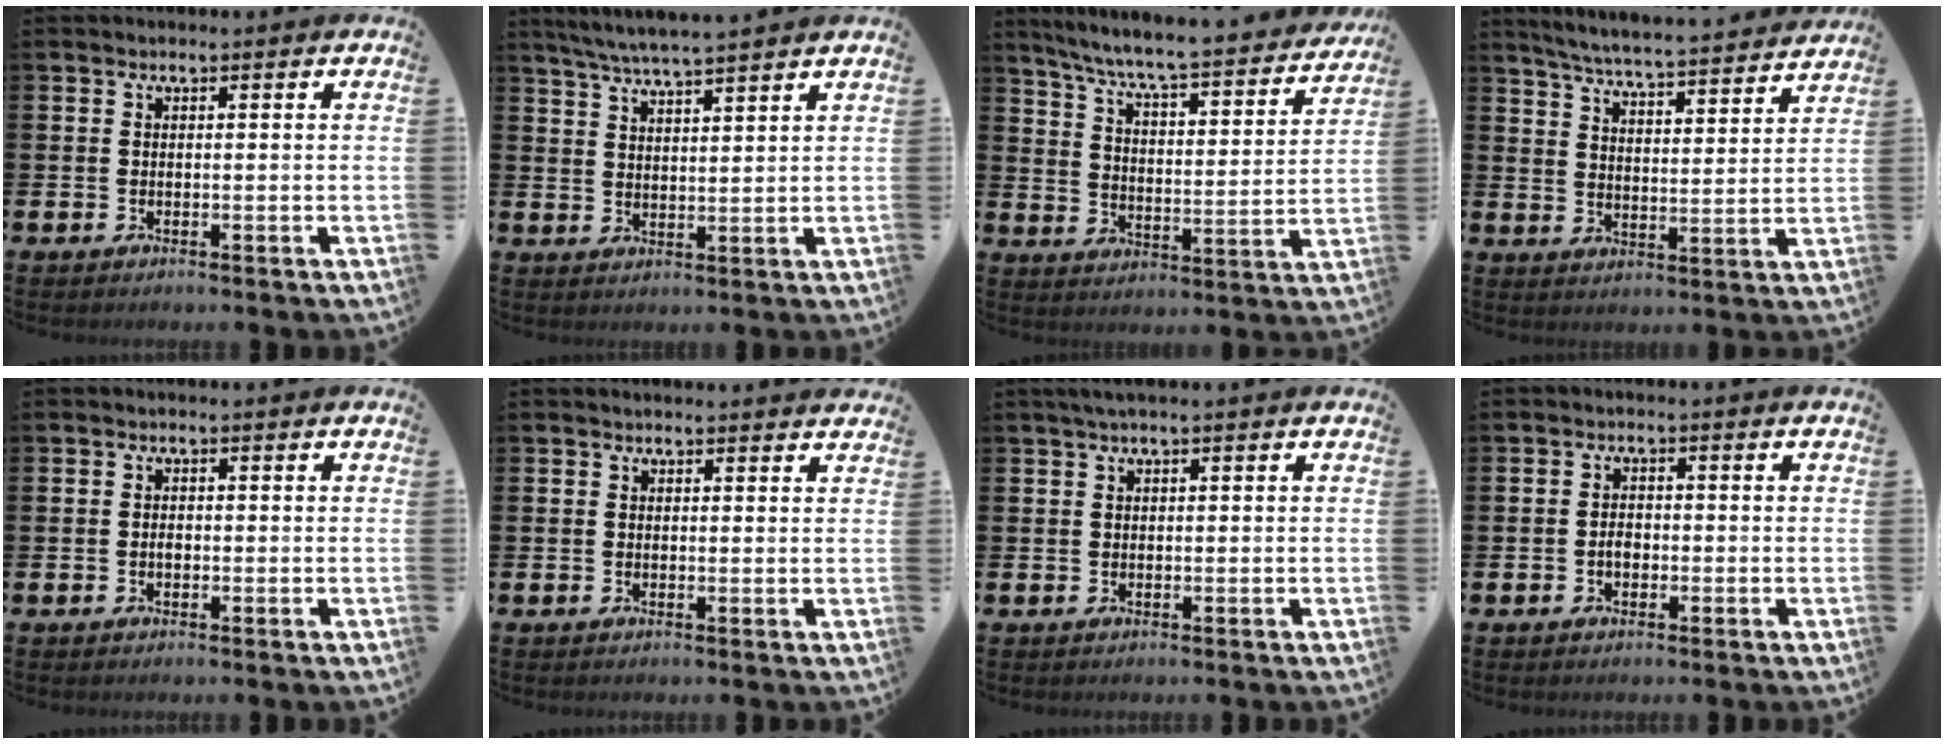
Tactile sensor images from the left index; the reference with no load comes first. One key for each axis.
{"total": 5.1, "fx": 4.9, "fy": -0.5, "fz": 1.5, "tx": -0.047, "ty": -0.019, "tz": 0.087}
{"total": 7.0, "fx": 6.5, "fy": 0.3, "fz": 2.7, "tx": -0.085, "ty": -0.054, "tz": 0.105}
{"total": 6.0, "fx": 5.8, "fy": -0.2, "fz": 1.3, "tx": -0.050, "ty": -0.047, "tz": 0.099}
{"total": 0.8, "fx": -0.2, "fy": 0.5, "fz": 0.7, "tx": -0.008, "ty": -0.001, "tz": -0.006}
{"total": 1.0, "fx": 1.0, "fy": 0.0, "fz": 0.1, "tx": 0.000, "ty": -0.001, "tz": 0.018}
{"total": 1.1, "fx": 0.6, "fy": 0.0, "fz": 0.9, "tx": -0.021, "ty": 0.005, "tz": 0.011}
{"total": 1.7, "fx": -0.5, "fy": 1.1, "fz": 1.2, "tx": -0.009, "ty": -0.001, "tz": -0.013}